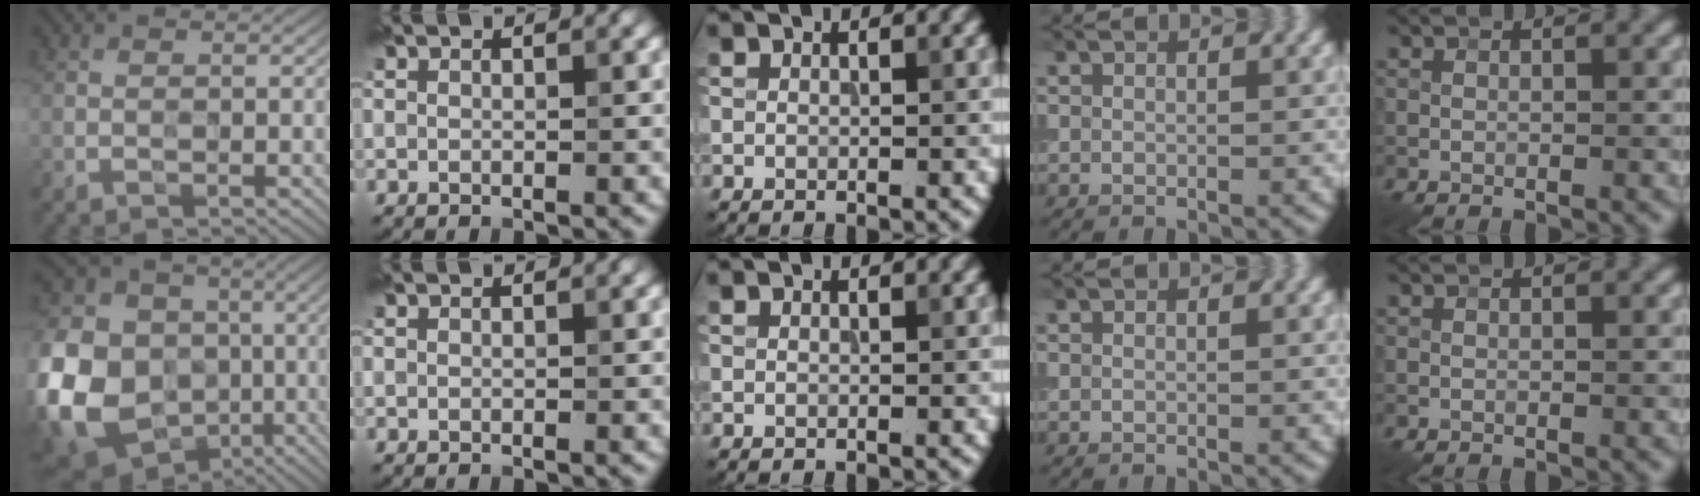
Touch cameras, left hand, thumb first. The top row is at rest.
{"thumb": {"total": 23.6, "force": [-5.6, 20.2, 11.0], "torque": [-0.284, -0.040, -0.123]}}